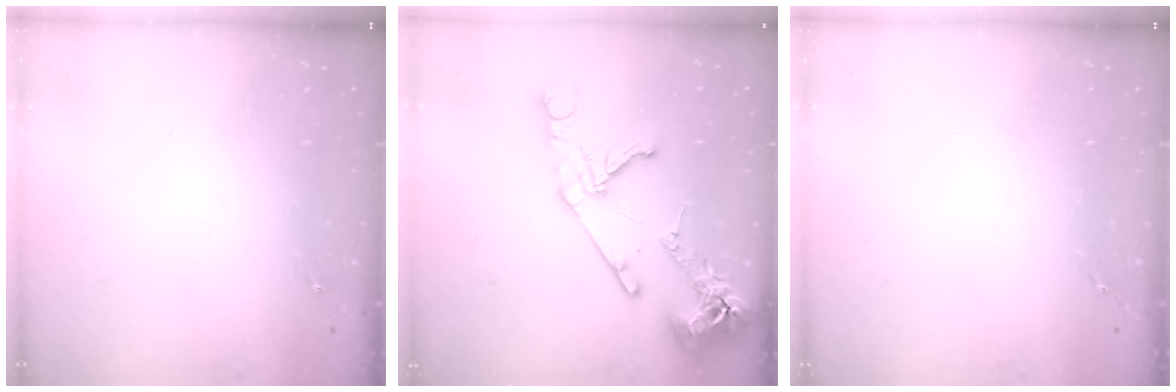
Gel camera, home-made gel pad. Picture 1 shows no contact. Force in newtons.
{"total": 17.0, "press": 16.9, "slide": 1.9}
{"total": 0.0}